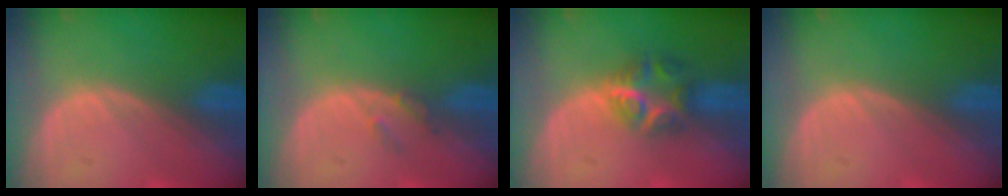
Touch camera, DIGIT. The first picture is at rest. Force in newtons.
{"total": 1.6, "press": 1.6, "slide": 0.2}
{"total": 5.9, "press": 5.5, "slide": 2.2}
{"total": 0.0}